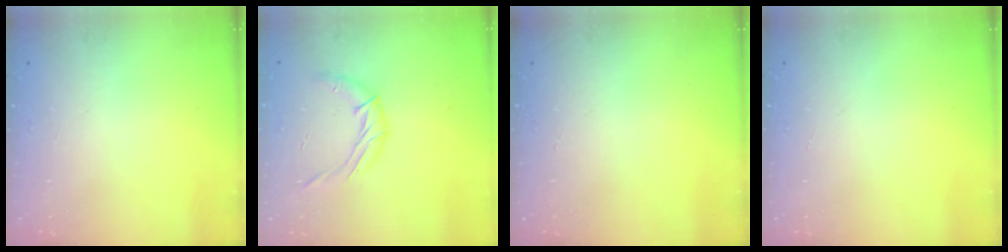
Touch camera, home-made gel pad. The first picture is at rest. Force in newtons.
{"total": 9.5, "press": 9.5, "slide": 0.7}
{"total": 0.0}
{"total": 0.0}